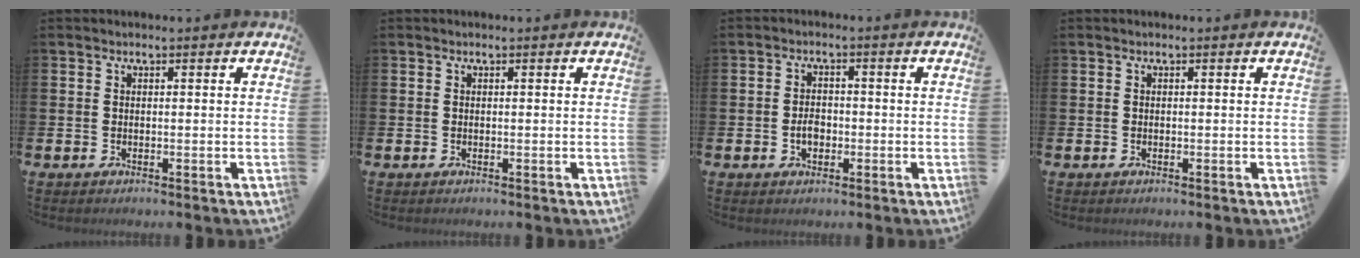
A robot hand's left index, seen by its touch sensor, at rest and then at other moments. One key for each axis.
{"total": 0.0}
{"total": 2.6, "fx": -0.7, "fy": 1.8, "fz": 1.7, "tx": -0.025, "ty": 0.001, "tz": -0.017}
{"total": 0.0}